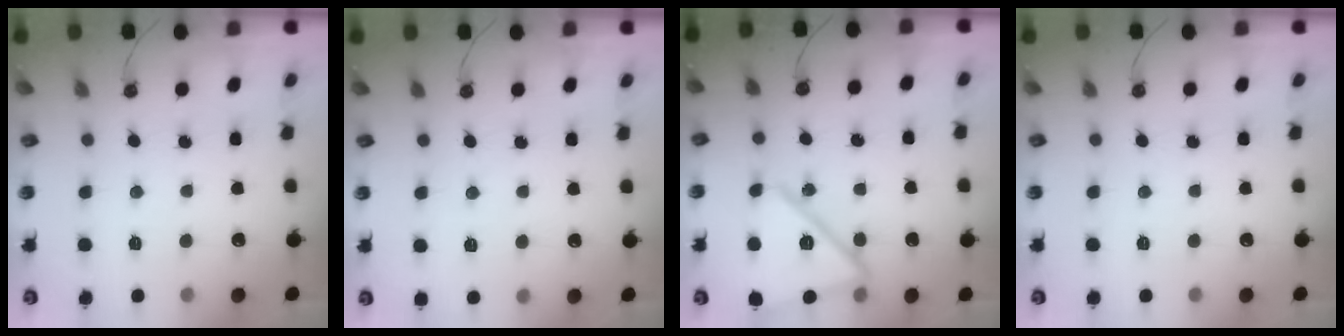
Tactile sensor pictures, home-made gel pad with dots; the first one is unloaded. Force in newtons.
{"total": 2.4, "press": 2.2, "slide": 1.0}
{"total": 17.0, "press": 17.0, "slide": 1.1}
{"total": 0.0}